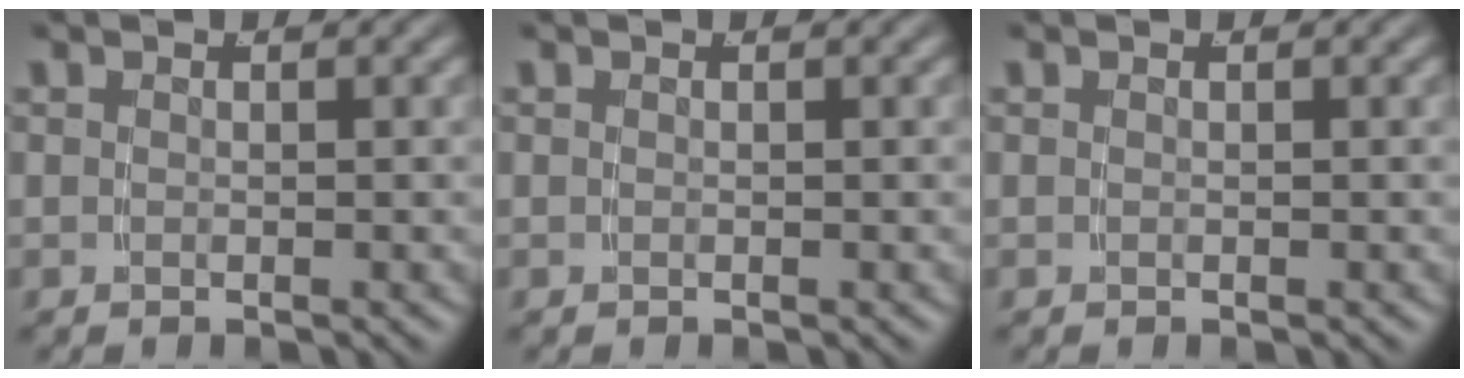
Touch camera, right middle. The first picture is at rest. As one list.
[{"total": 0.0}, {"total": 0.0}]